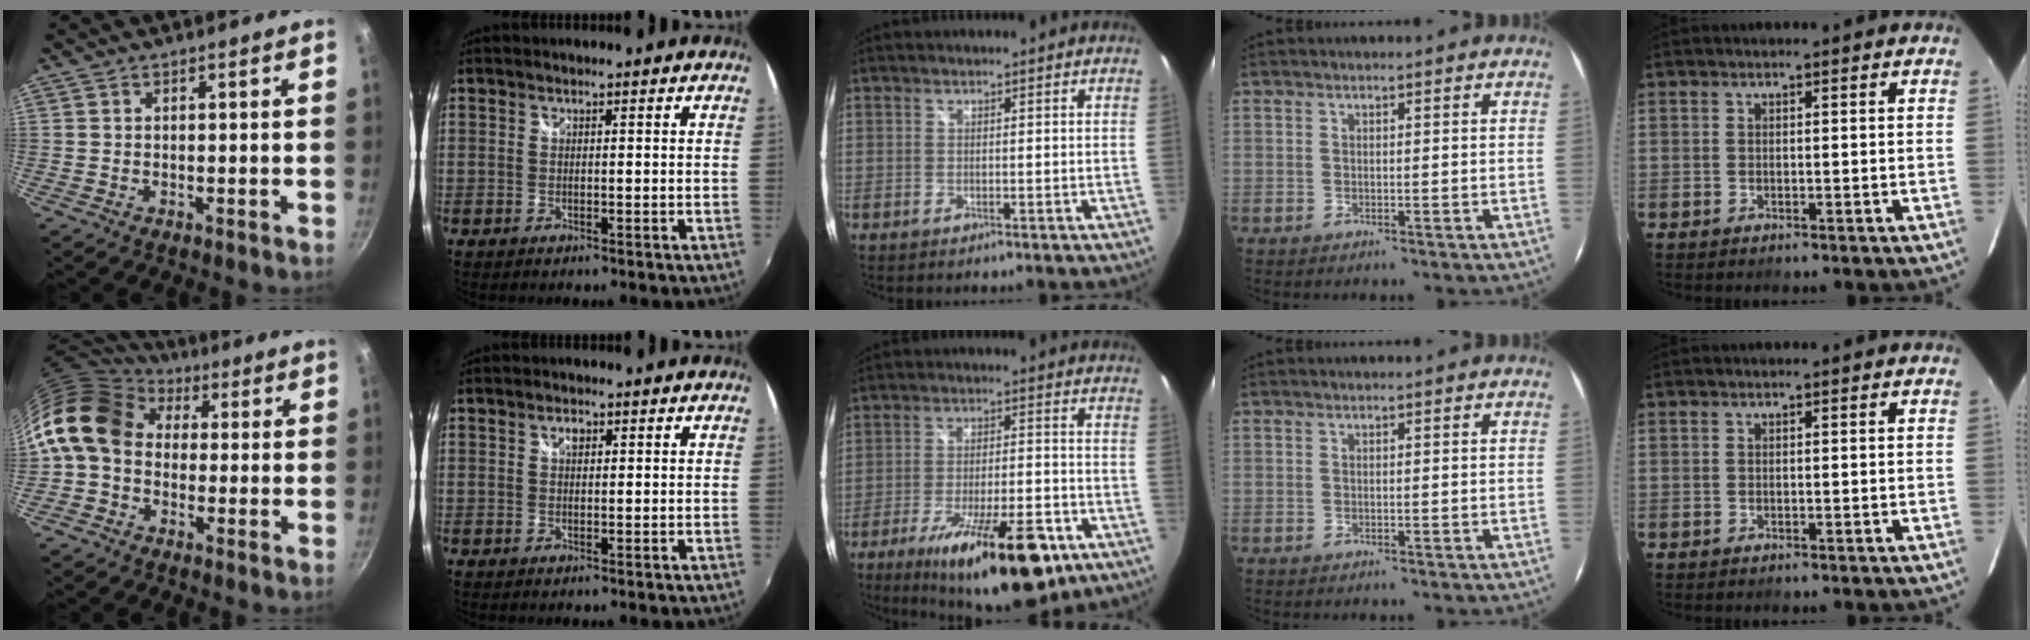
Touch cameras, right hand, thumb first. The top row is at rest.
{"thumb": {"total": 13.6, "force": [1.8, 10.7, 8.2], "torque": [-0.134, 0.026, 0.010]}, "index": {"total": 1.5, "force": [0.6, 0.9, 1.0], "torque": [-0.016, 0.005, 0.008]}, "middle": {"total": 20.7, "force": [-12.5, 6.2, 15.3], "torque": [-0.250, -0.033, -0.182]}}